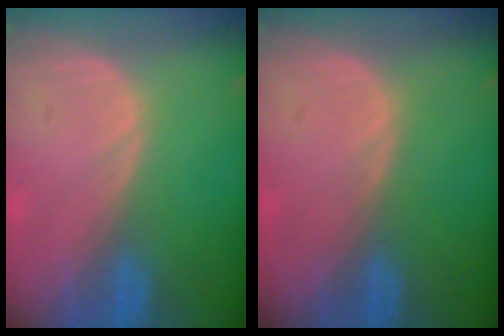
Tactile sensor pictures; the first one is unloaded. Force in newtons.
{"total": 0.0}